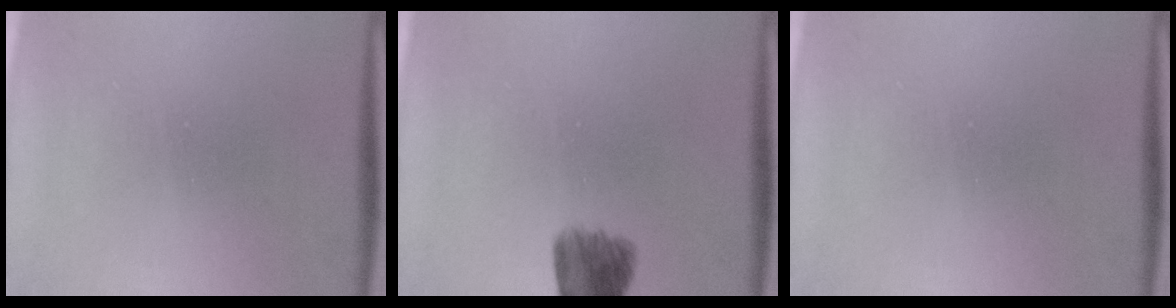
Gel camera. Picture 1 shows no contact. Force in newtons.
{"total": 6.0}
{"total": 0.0}